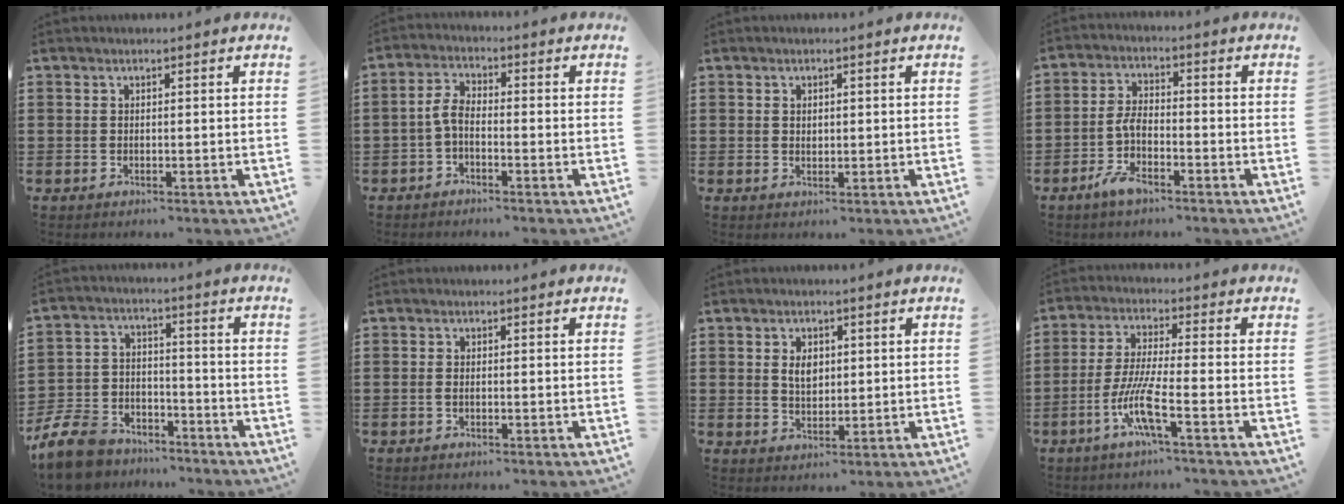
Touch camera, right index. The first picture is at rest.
{"total": 3.2, "force": [-1.4, 1.3, 2.5], "torque": [-0.069, 0.002, -0.034]}
{"total": 0.9, "force": [0.5, 0.7, 0.4], "torque": [-0.009, 0.006, 0.010]}
{"total": 5.0, "force": [-2.4, 2.3, 3.7], "torque": [-0.092, 0.002, -0.052]}
{"total": 9.9, "force": [-8.9, 3.2, 2.8], "torque": [-0.075, 0.032, -0.177]}
{"total": 0.6, "force": [-0.2, 0.2, 0.5], "torque": [-0.011, -0.003, -0.003]}
{"total": 3.5, "force": [0.9, 2.3, 2.5], "torque": [-0.047, 0.008, 0.014]}
{"total": 8.1, "force": [-3.7, 0.9, 7.1], "torque": [-0.157, -0.016, -0.076]}